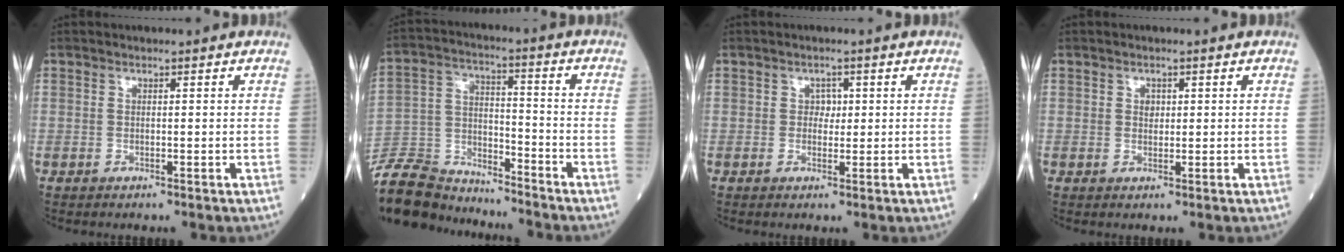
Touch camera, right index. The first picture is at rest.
{"total": 18.9, "force": [-17.7, 5.4, 3.9], "torque": [-0.107, 0.032, -0.317]}
{"total": 1.6, "force": [0.3, 1.2, 1.0], "torque": [-0.008, 0.001, 0.002]}
{"total": 1.2, "force": [0.3, 0.9, 0.7], "torque": [-0.009, 0.000, 0.005]}